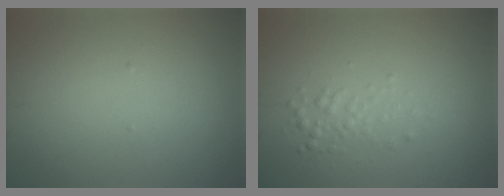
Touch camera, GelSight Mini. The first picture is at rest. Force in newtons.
{"total": 1.5, "press": 1.5, "slide": 0.1}